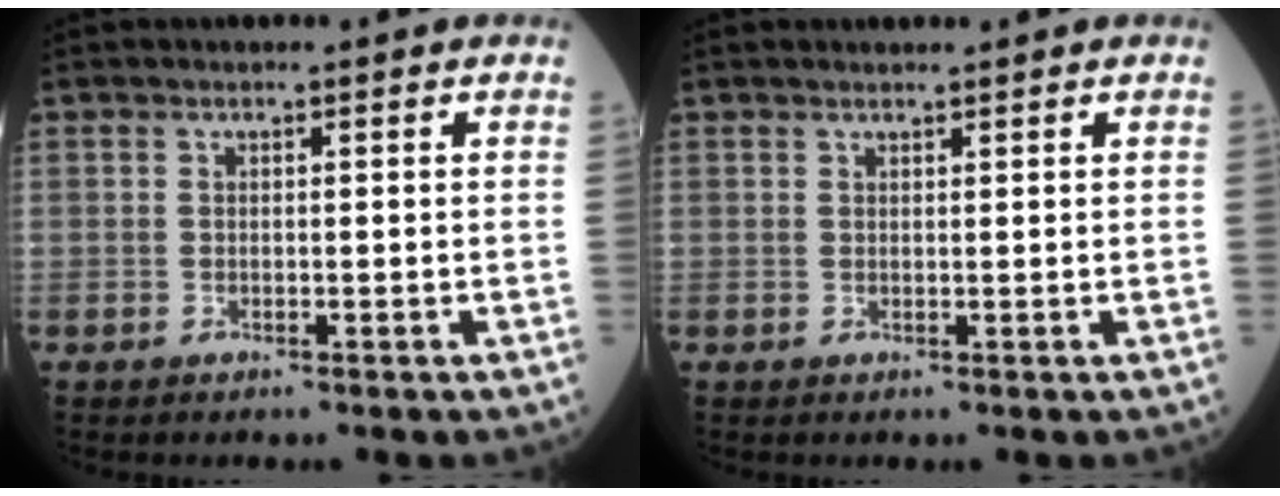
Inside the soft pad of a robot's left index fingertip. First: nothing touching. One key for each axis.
{"total": 1.3, "fx": 1.3, "fy": 0.1, "fz": 0.3, "tx": -0.007, "ty": 0.008, "tz": 0.025}